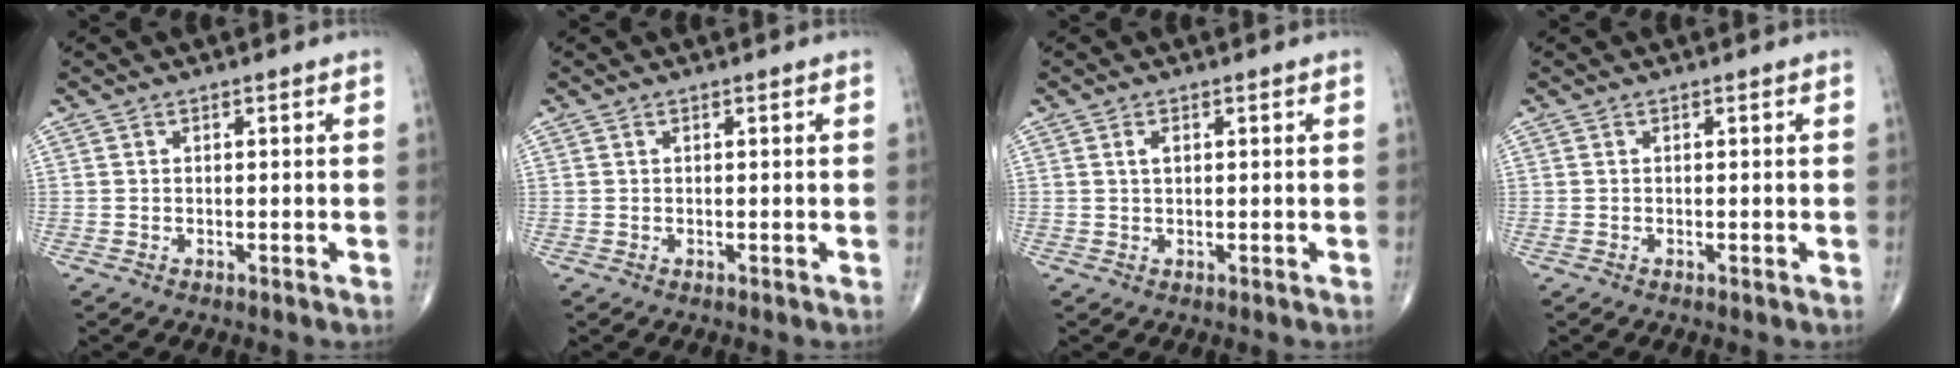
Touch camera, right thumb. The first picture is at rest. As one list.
[{"total": 0.0}, {"total": 1.5, "force": [0.5, 0.8, 1.2], "torque": [-0.024, 0.003, 0.010]}, {"total": 0.0}]